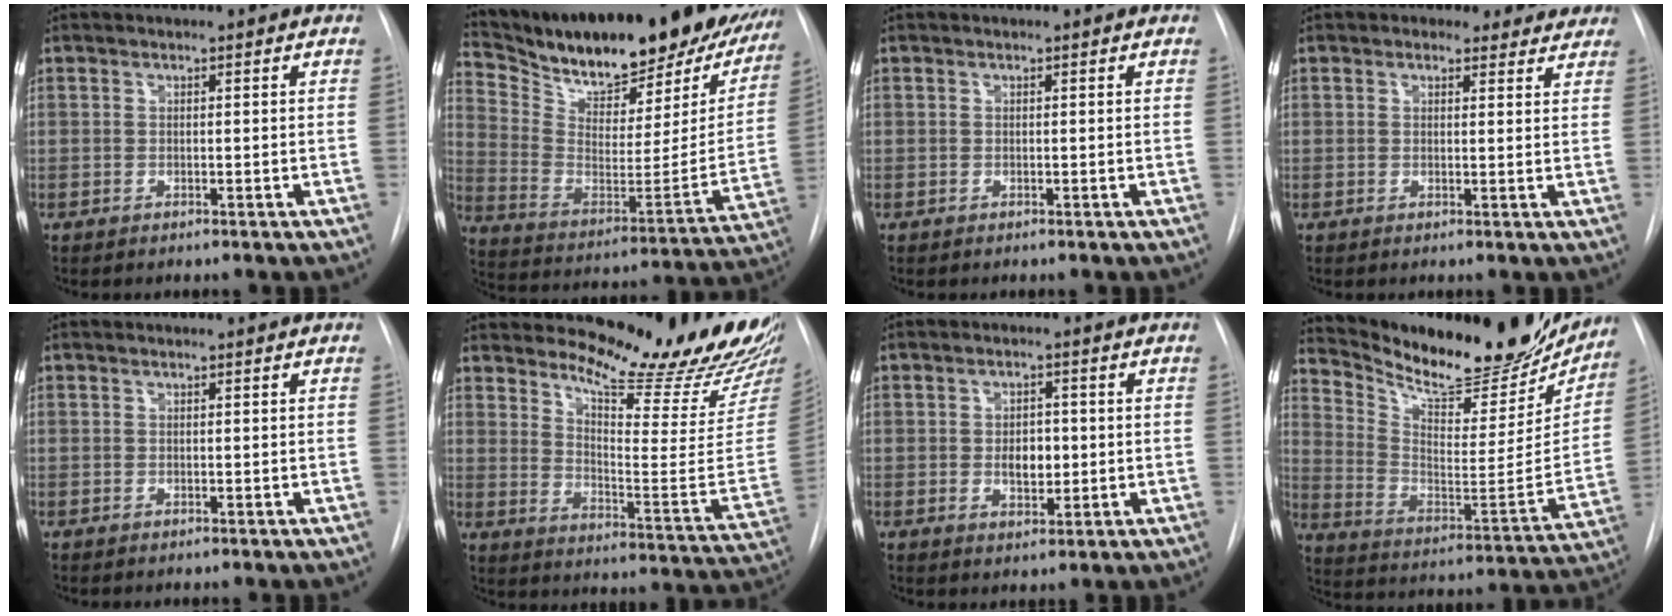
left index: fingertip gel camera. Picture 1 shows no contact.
{"total": 31.9, "force": [26.1, 10.1, 15.4], "torque": [-0.268, -0.032, 0.367]}
{"total": 0.0}
{"total": 6.3, "force": [5.5, 3.1, 0.3], "torque": [0.023, 0.001, 0.043]}
{"total": 0.0}
{"total": 22.3, "force": [20.3, 2.0, 9.0], "torque": [-0.131, -0.134, 0.256]}
{"total": 3.9, "force": [-0.1, 2.4, 3.1], "torque": [-0.046, 0.000, 0.004]}
{"total": 26.5, "force": [23.1, 6.4, 11.2], "torque": [-0.186, -0.049, 0.332]}